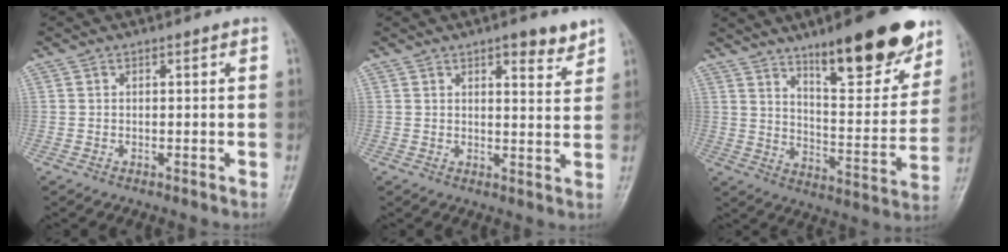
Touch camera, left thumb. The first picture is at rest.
{"total": 5.4, "force": [3.8, 1.5, 3.5], "torque": [-0.034, -0.025, 0.050]}
{"total": 21.4, "force": [13.7, 6.2, 15.2], "torque": [-0.173, -0.071, 0.209]}